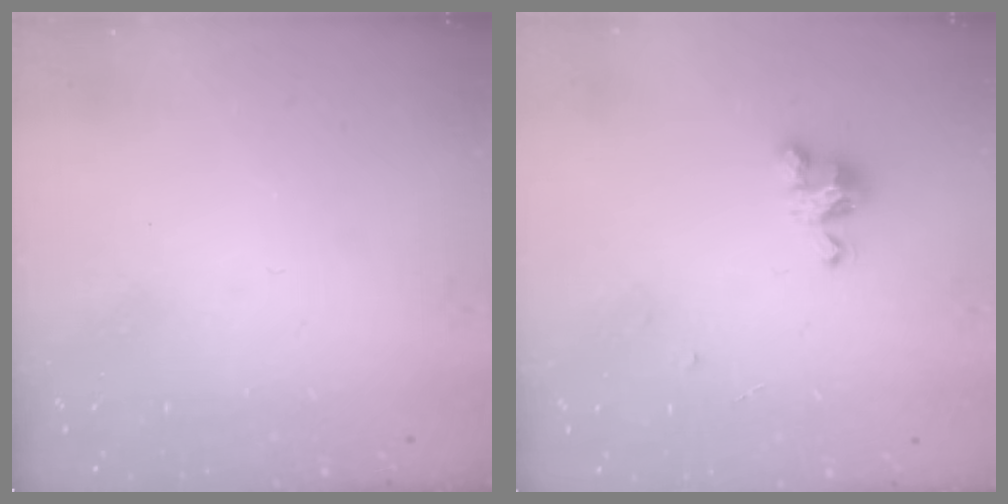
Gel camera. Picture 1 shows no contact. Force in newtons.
{"total": 4.2, "press": 4.2, "slide": 0.2}